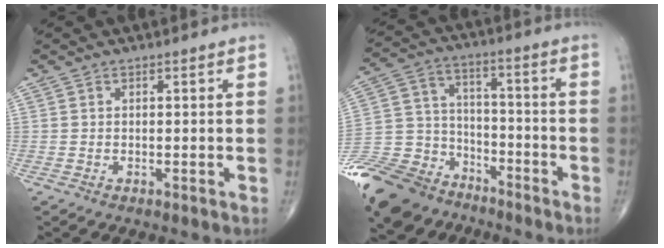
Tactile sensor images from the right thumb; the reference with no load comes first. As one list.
[{"total": 20.1, "force": [-15.1, 11.5, 6.5], "torque": [-0.128, 0.074, -0.269]}]